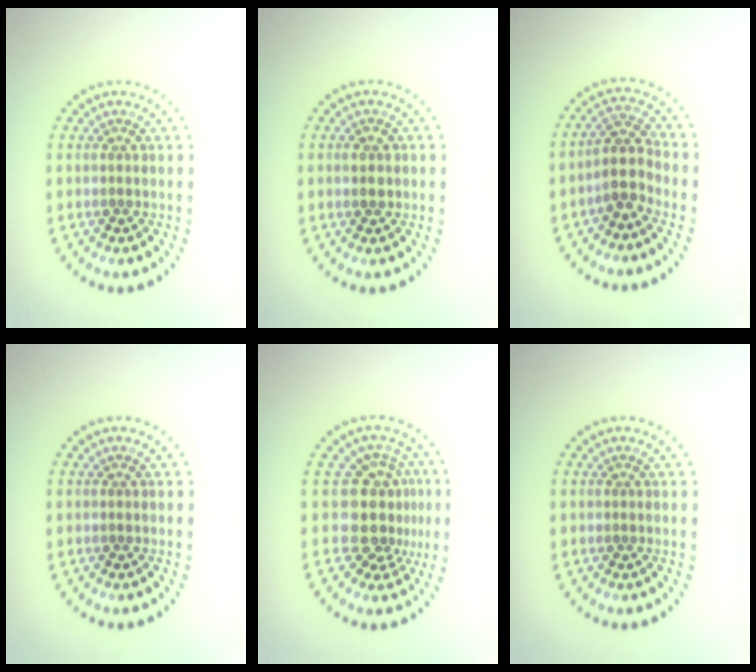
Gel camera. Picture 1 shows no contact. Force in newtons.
{"total": 1.9, "press": 1.9, "slide": 0.1}
{"total": 2.7, "press": 2.2, "slide": 1.6}
{"total": 0.0}
{"total": 4.2, "press": 3.4, "slide": 2.5}
{"total": 0.0}